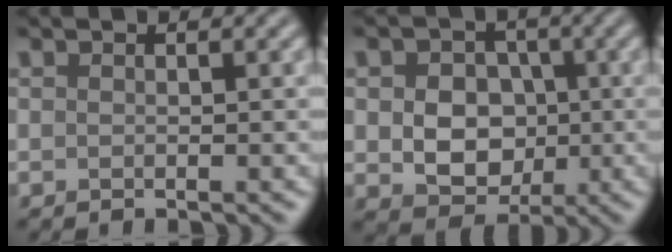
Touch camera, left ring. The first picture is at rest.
{"total": 6.5, "force": [-0.1, 5.2, 3.9], "torque": [-0.046, 0.009, -0.012]}